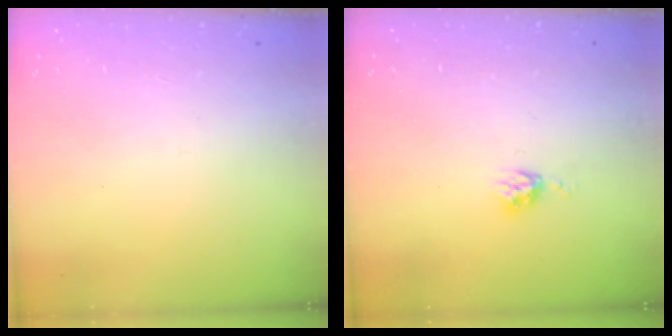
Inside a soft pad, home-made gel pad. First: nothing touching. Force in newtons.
{"total": 3.7, "press": 3.7, "slide": 0.5}